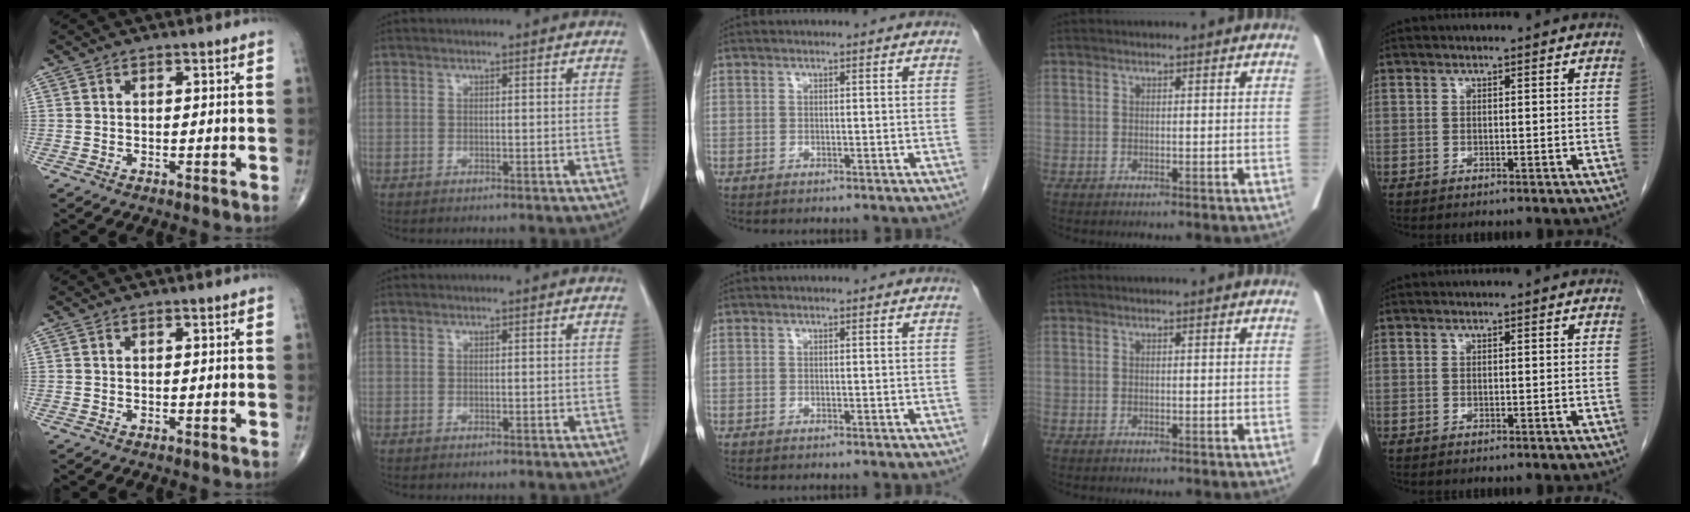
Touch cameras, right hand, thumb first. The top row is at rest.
{}